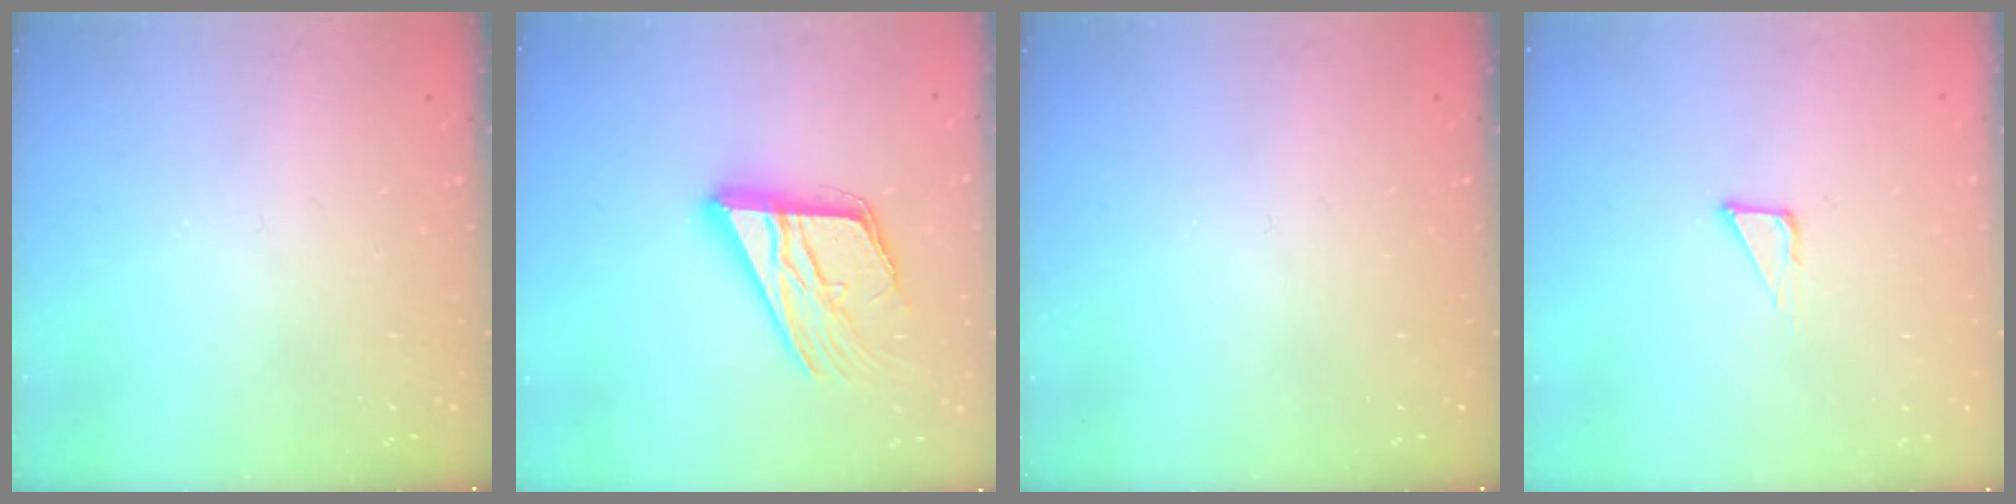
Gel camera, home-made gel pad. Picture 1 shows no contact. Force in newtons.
{"total": 18.9, "press": 18.8, "slide": 1.7}
{"total": 0.0}
{"total": 2.3, "press": 2.3, "slide": 0.1}